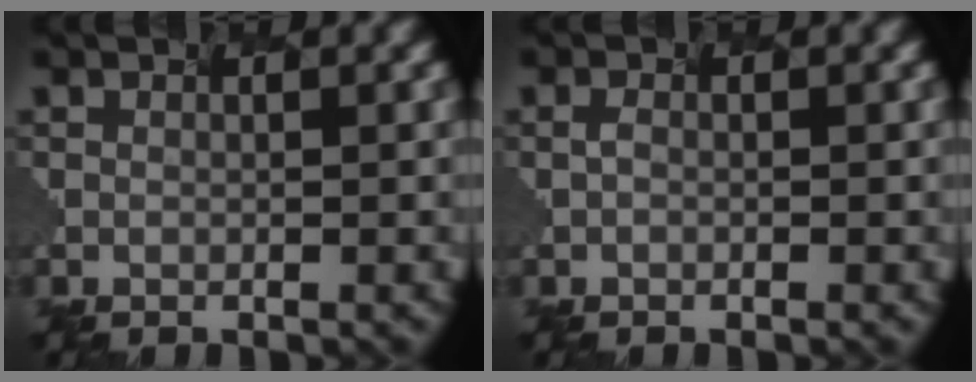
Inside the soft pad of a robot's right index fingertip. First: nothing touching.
{"total": 0.6, "force": [-0.5, 0.0, 0.3], "torque": [-0.015, 0.002, -0.001]}